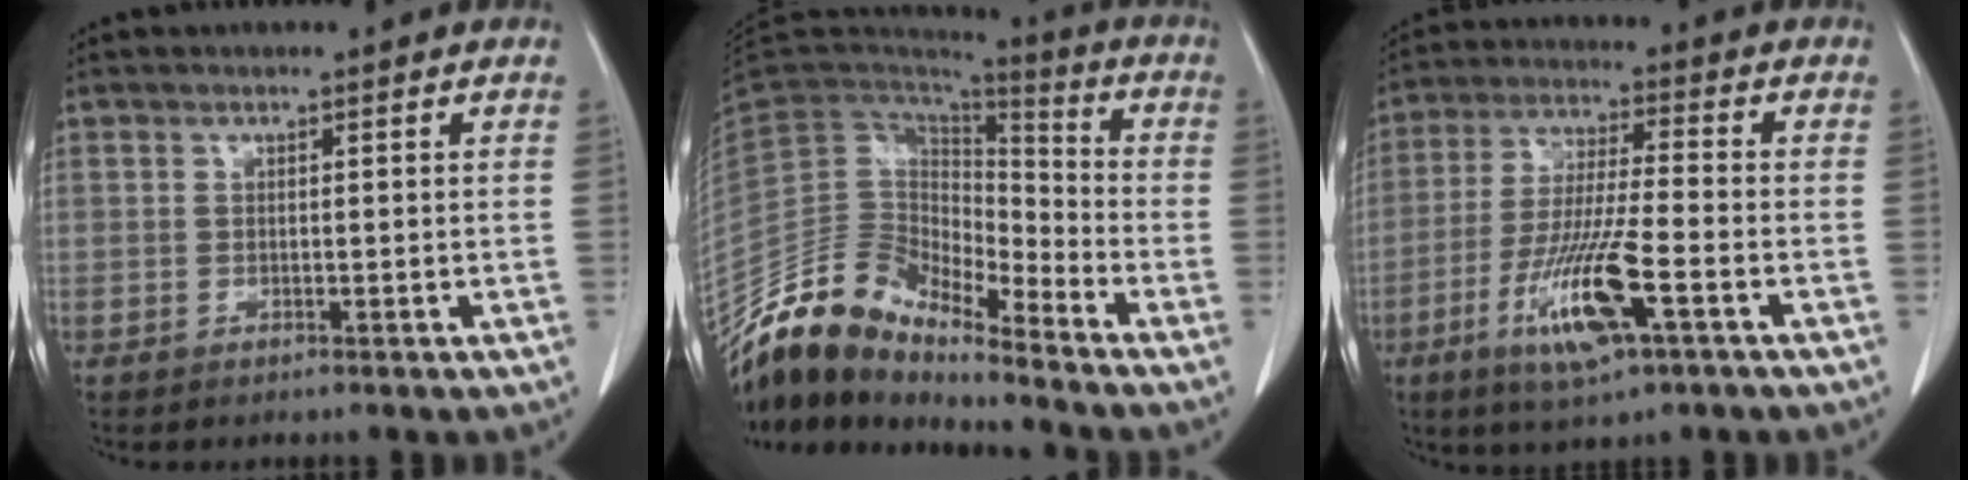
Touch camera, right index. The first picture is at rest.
{"total": 14.2, "force": [-12.7, 3.8, 5.1], "torque": [-0.086, 0.047, -0.242]}
{"total": 12.8, "force": [-5.4, 1.3, 11.5], "torque": [-0.228, -0.021, -0.098]}